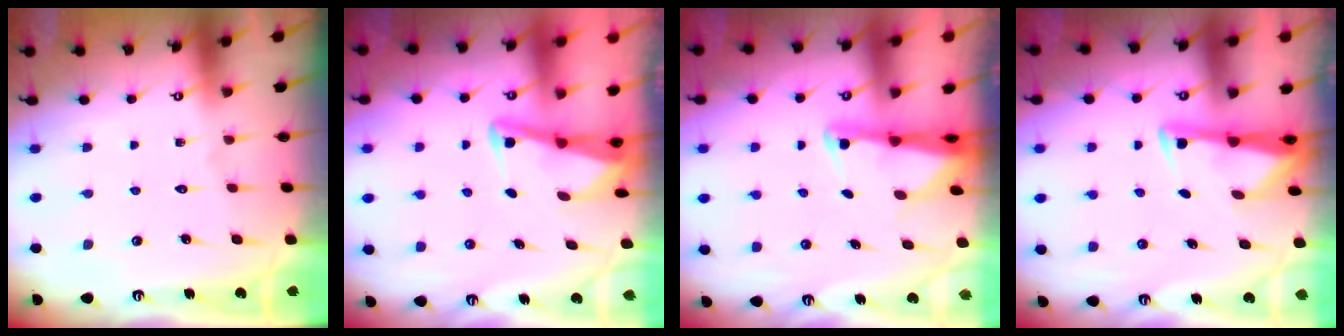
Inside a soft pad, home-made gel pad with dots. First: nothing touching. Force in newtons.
{"total": 3.0, "press": 3.0, "slide": 0.5}
{"total": 2.6, "press": 2.6, "slide": 0.5}
{"total": 2.9, "press": 2.9, "slide": 0.4}